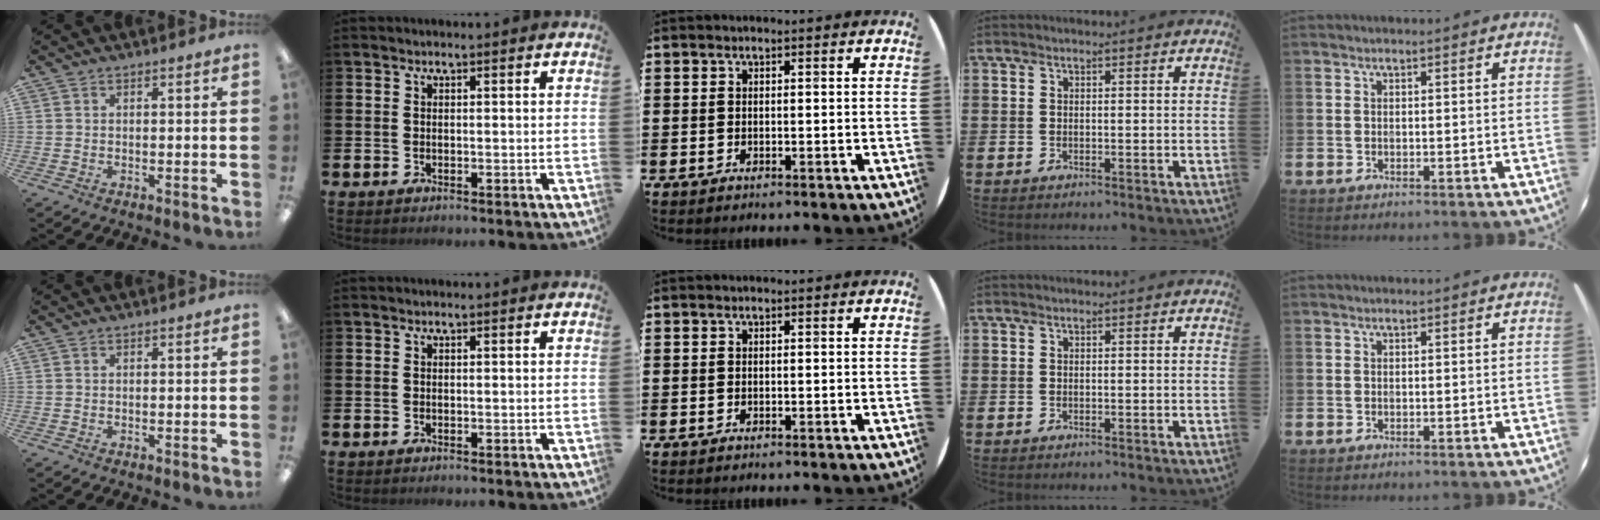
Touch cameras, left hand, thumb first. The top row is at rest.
{}